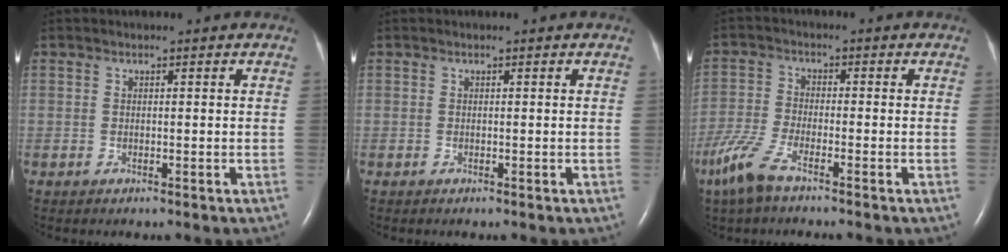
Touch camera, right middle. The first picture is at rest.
{"total": 0.0}
{"total": 6.4, "force": [-4.5, 1.1, 4.4], "torque": [-0.116, -0.015, -0.096]}